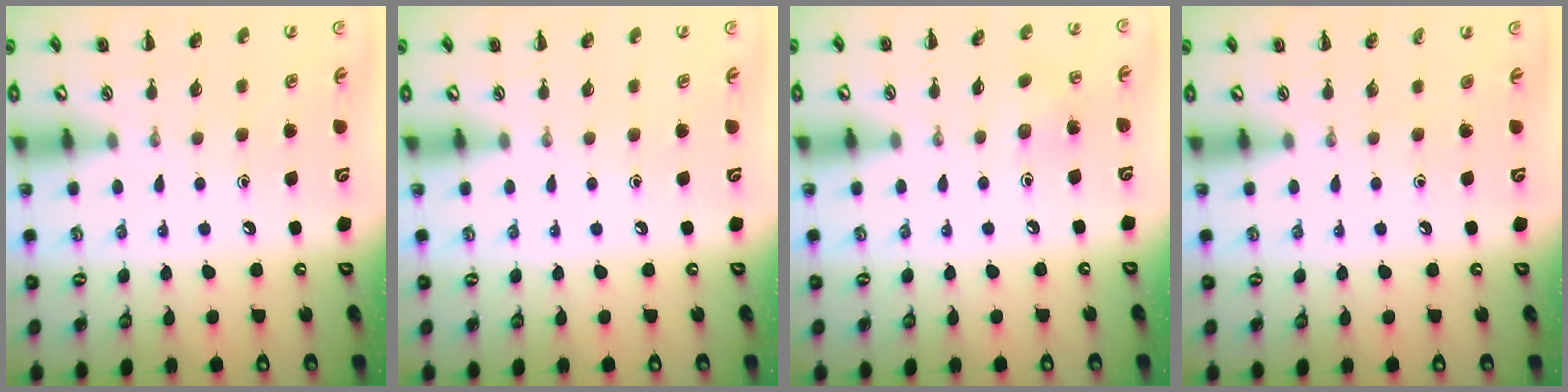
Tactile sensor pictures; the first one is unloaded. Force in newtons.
{"total": 0.0}
{"total": 4.3, "press": 4.1, "slide": 1.2}
{"total": 0.0}